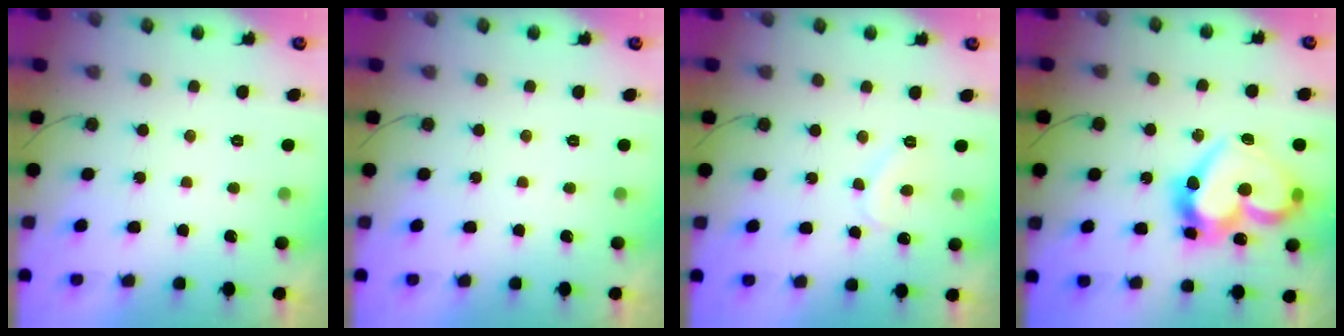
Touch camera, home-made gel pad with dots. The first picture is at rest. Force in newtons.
{"total": 0.0}
{"total": 7.1, "press": 7.1, "slide": 0.3}
{"total": 21.2, "press": 21.1, "slide": 2.6}